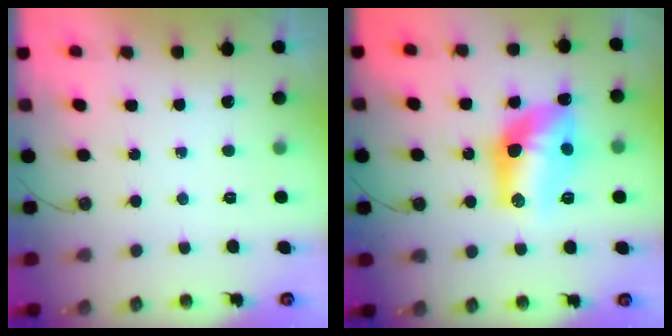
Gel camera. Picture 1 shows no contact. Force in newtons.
{"total": 13.7, "press": 13.6, "slide": 0.9}